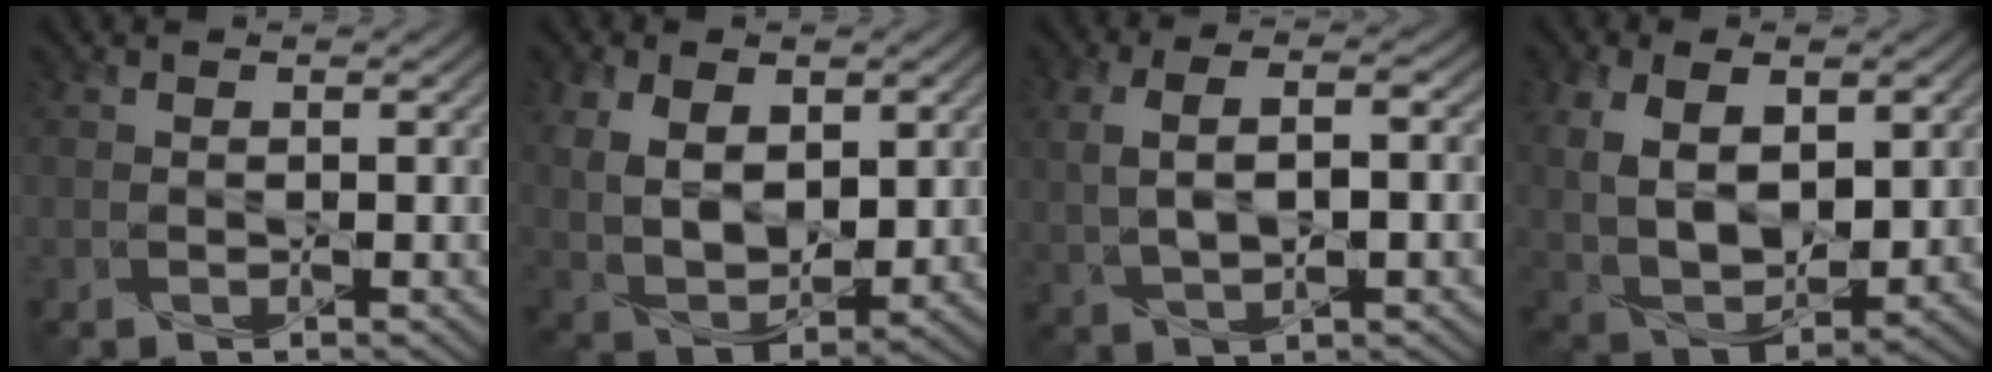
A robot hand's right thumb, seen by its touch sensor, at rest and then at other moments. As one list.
[{"total": 9.9, "force": [2.8, 6.3, 7.0], "torque": [-0.157, -0.008, 0.054]}, {"total": 7.5, "force": [0.3, 3.6, 6.6], "torque": [-0.148, 0.004, 0.012]}, {"total": 11.2, "force": [2.7, 6.8, 8.4], "torque": [-0.190, -0.009, 0.054]}]